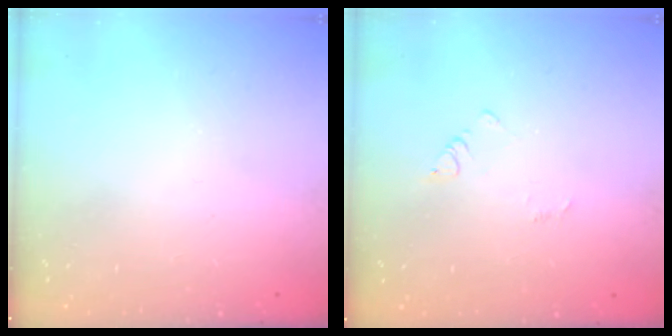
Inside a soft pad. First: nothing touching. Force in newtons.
{"total": 2.4, "press": 2.4, "slide": 0.3}